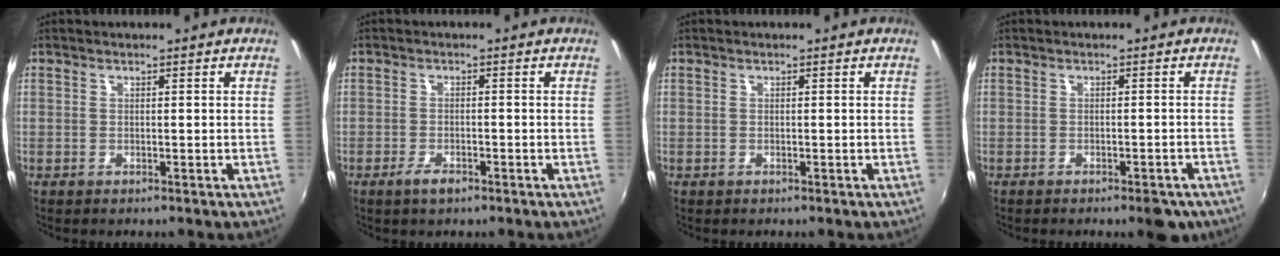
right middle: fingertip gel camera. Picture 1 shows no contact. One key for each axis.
{"total": 2.7, "fx": -1.9, "fy": 1.0, "fz": 1.7, "tx": -0.040, "ty": -0.005, "tz": -0.038}
{"total": 0.0}
{"total": 5.1, "fx": -3.8, "fy": 1.9, "fz": 2.8, "tx": -0.039, "ty": 0.001, "tz": -0.038}